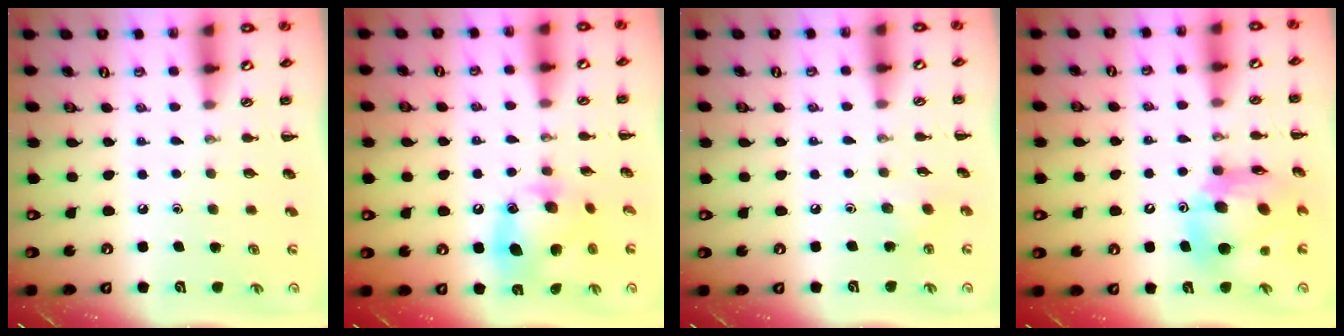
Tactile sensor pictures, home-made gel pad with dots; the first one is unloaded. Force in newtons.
{"total": 13.4, "press": 13.3, "slide": 1.8}
{"total": 2.3, "press": 2.2, "slide": 0.8}
{"total": 14.4, "press": 13.8, "slide": 4.1}